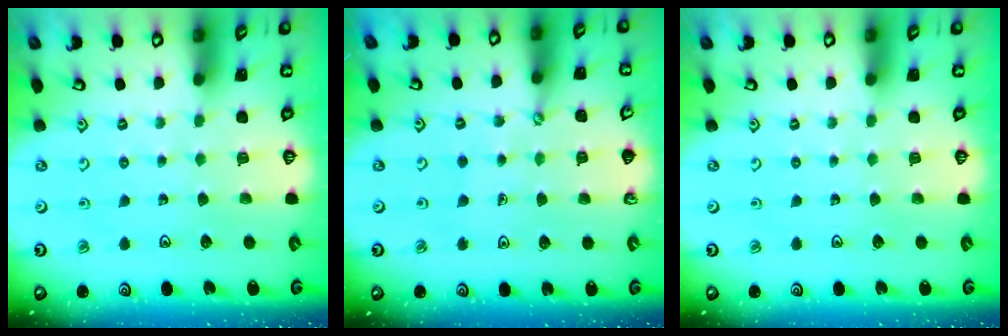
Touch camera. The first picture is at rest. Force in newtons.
{"total": 1.1, "press": 1.1, "slide": 0.1}
{"total": 0.0}